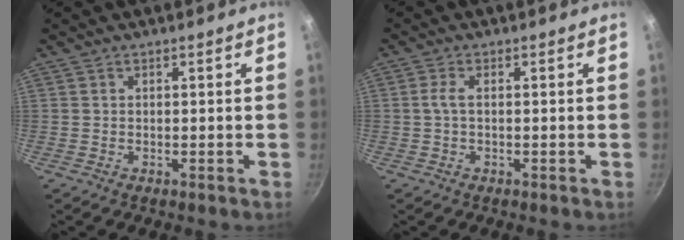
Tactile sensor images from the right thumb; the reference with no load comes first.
{"total": 2.3, "force": [0.0, 0.9, 2.1], "torque": [-0.054, 0.007, -0.002]}